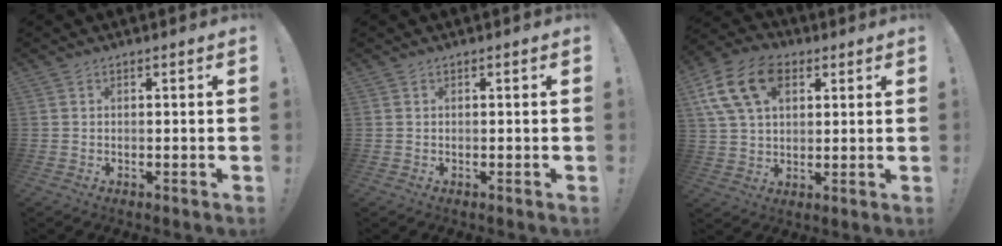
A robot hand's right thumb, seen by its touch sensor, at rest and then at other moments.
{"total": 0.0}
{"total": 15.7, "force": [6.5, 10.4, 9.9], "torque": [-0.178, -0.019, 0.124]}